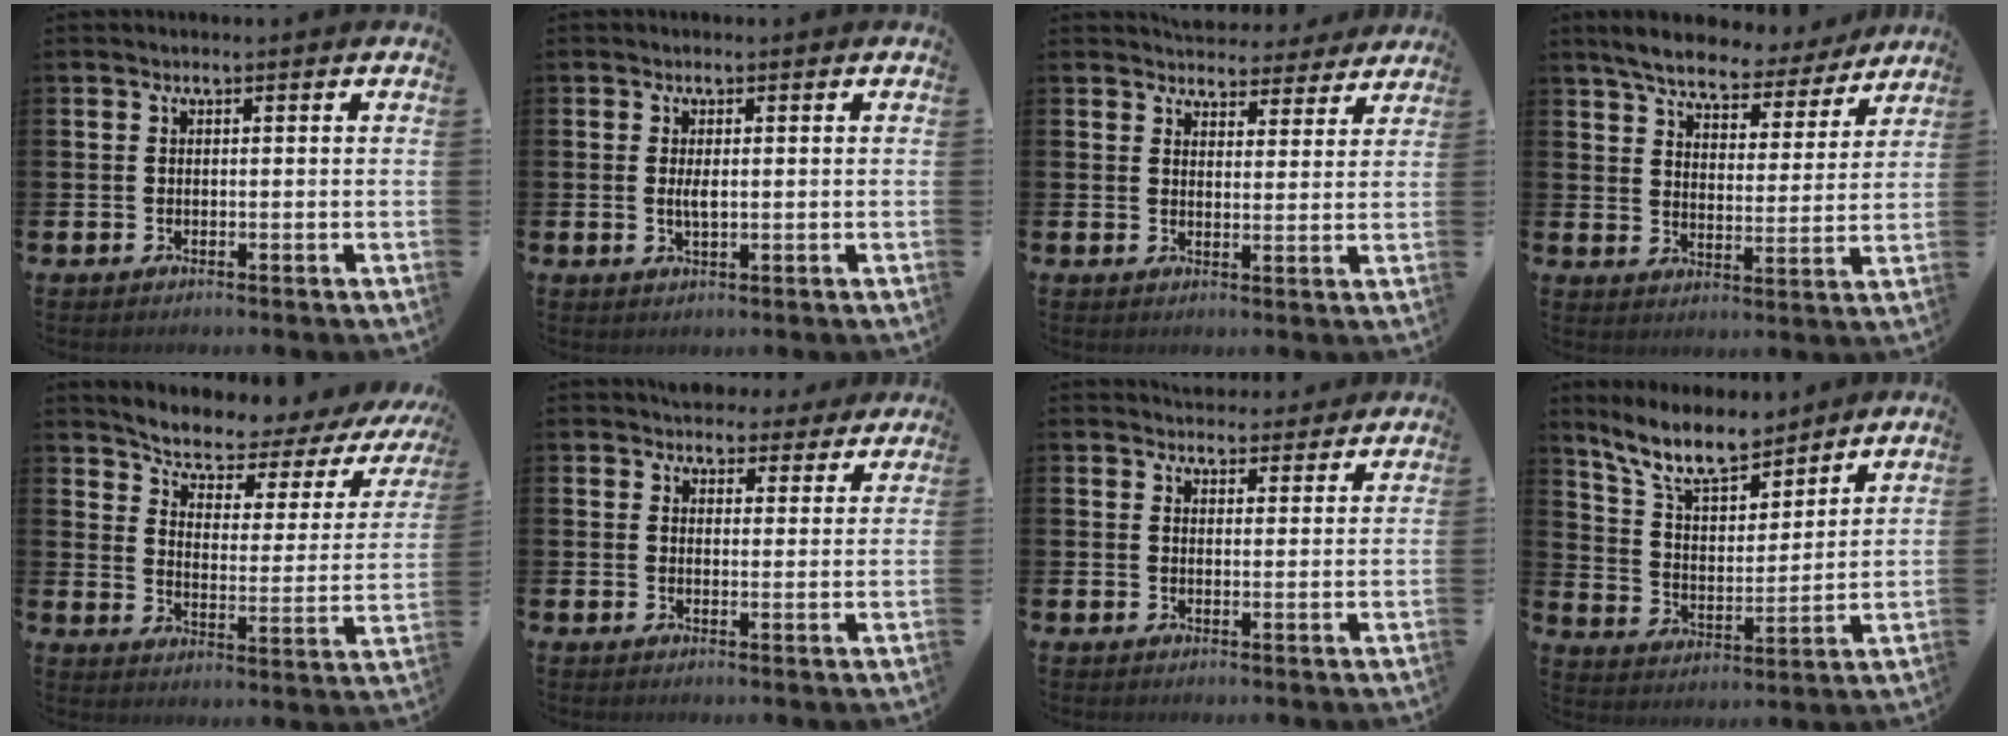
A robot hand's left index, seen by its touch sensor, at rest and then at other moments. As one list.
[{"total": 1.8, "force": [0.2, 0.6, 1.6], "torque": [-0.026, 0.000, 0.001]}, {"total": 4.6, "force": [4.4, 1.2, 0.0], "torque": [-0.002, -0.031, 0.079]}, {"total": 7.0, "force": [6.5, 1.6, 1.9], "torque": [-0.063, -0.041, 0.112]}, {"total": 5.3, "force": [4.6, 1.7, 2.0], "torque": [-0.066, -0.040, 0.071]}, {"total": 4.2, "force": [3.8, 1.8, 0.1], "torque": [-0.004, -0.018, 0.067]}, {"total": 3.8, "force": [3.6, 1.1, -0.1], "torque": [0.007, -0.021, 0.065]}, {"total": 10.0, "force": [8.6, 2.9, 4.3], "torque": [-0.112, -0.043, 0.156]}]